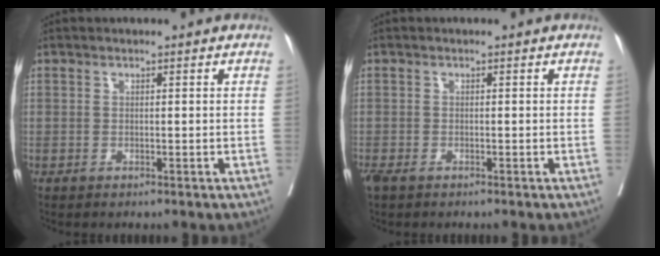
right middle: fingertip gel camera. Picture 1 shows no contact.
{"total": 2.2, "force": [-1.6, 0.9, 1.3], "torque": [-0.029, -0.007, -0.027]}